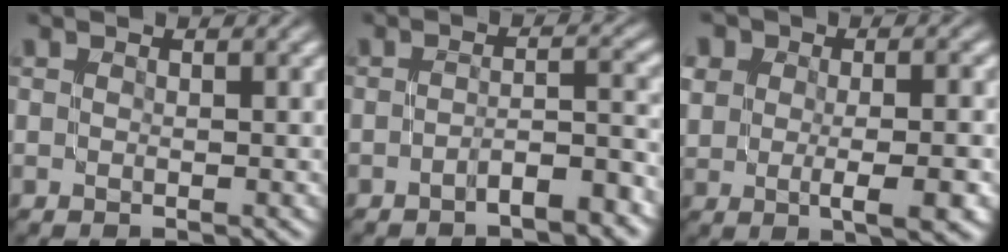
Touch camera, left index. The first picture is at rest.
{"total": 4.0, "force": [-2.5, 0.9, 3.0], "torque": [-0.047, 0.010, -0.043]}
{"total": 7.2, "force": [-0.4, 4.3, 5.8], "torque": [-0.074, 0.002, -0.003]}